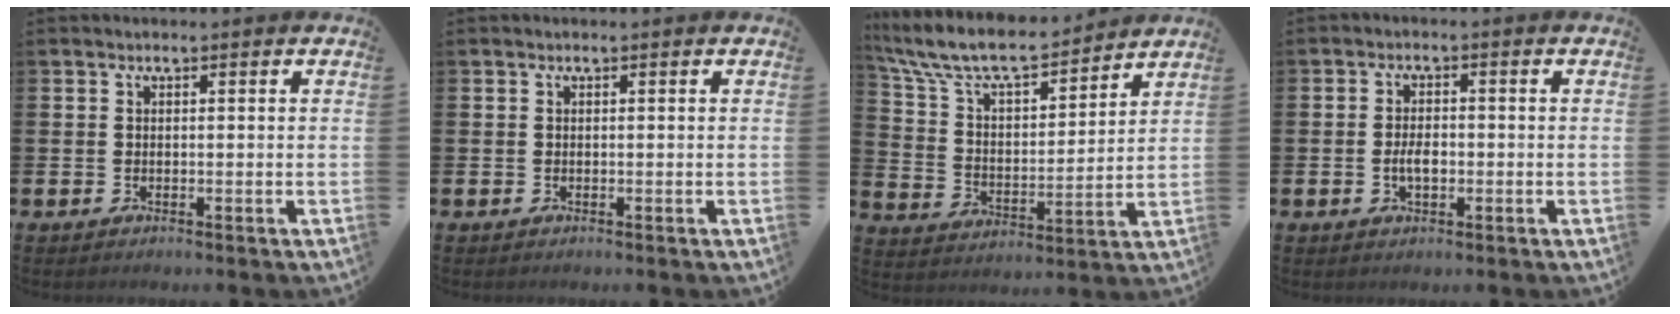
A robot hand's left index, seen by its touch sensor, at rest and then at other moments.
{"total": 0.0}
{"total": 9.4, "force": [8.5, 2.4, 3.3], "torque": [-0.110, -0.055, 0.149]}
{"total": 2.9, "force": [-0.5, 1.5, 2.4], "torque": [-0.035, 0.000, -0.012]}